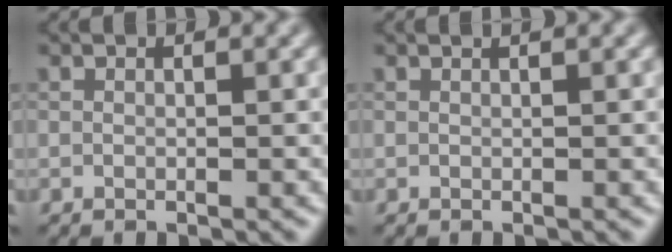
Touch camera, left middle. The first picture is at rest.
{"total": 0.6, "force": [0.4, 0.2, 0.4], "torque": [-0.002, 0.000, 0.002]}